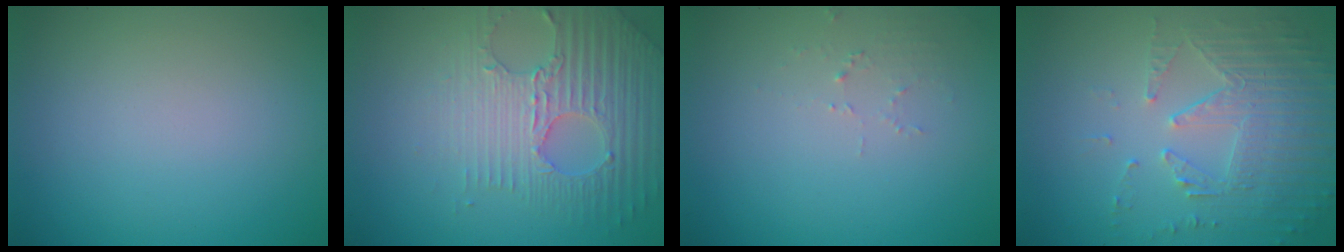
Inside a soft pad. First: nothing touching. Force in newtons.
{"total": 4.7, "press": 4.2, "slide": 2.1}
{"total": 1.1, "press": 1.1, "slide": 0.1}
{"total": 5.8, "press": 3.7, "slide": 4.4}